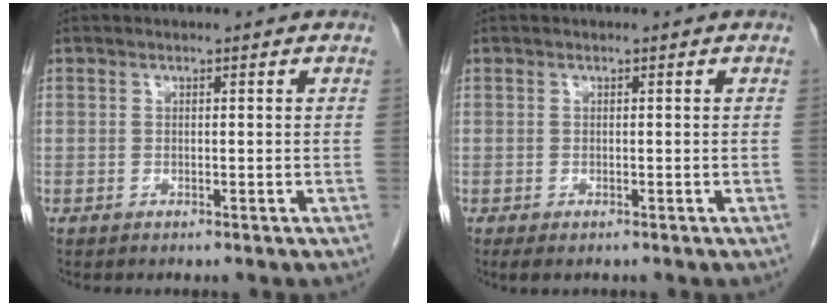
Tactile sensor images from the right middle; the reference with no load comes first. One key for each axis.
{"total": 0.9, "fx": -0.6, "fy": 0.3, "fz": 0.5, "tx": -0.007, "ty": -0.003, "tz": -0.005}